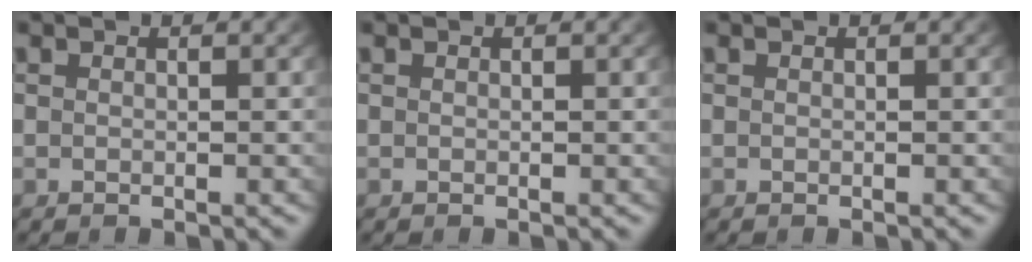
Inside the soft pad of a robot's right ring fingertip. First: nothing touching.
{"total": 0.0}
{"total": 0.0}